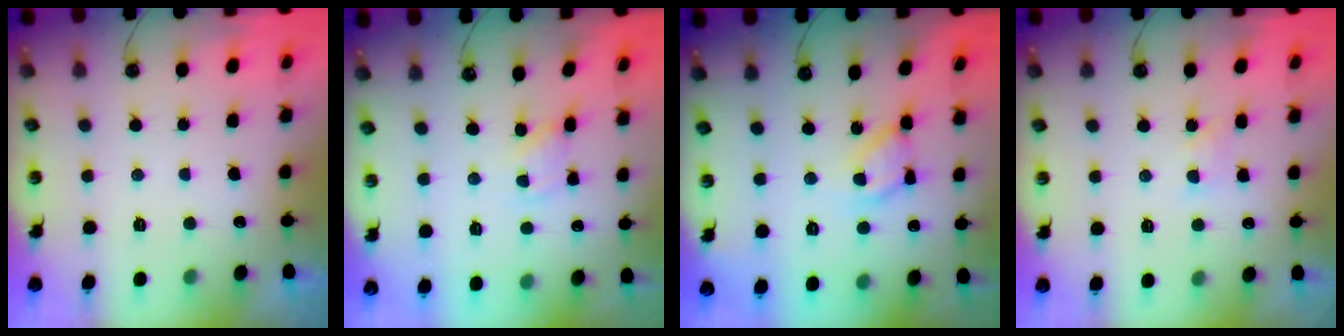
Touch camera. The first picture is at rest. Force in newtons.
{"total": 1.3, "press": 1.3, "slide": 0.2}
{"total": 10.9, "press": 10.9, "slide": 0.5}
{"total": 4.4, "press": 4.3, "slide": 0.6}